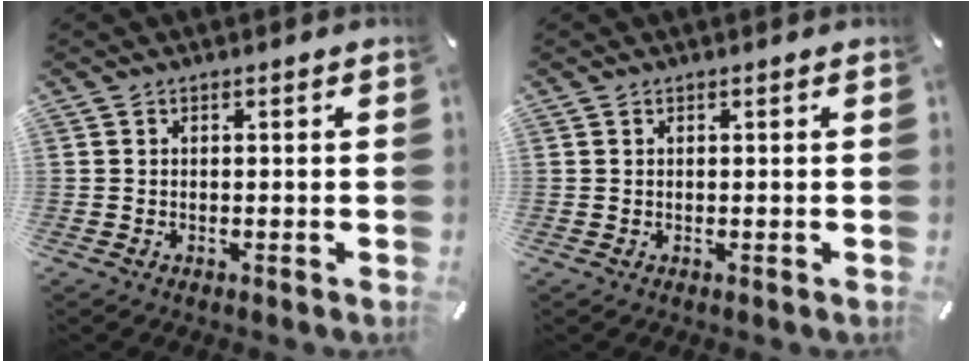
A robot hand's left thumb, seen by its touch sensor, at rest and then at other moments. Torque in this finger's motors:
{"motor_torque": [-0.02, 0.02, -0.04, 0.01, 0.00]}